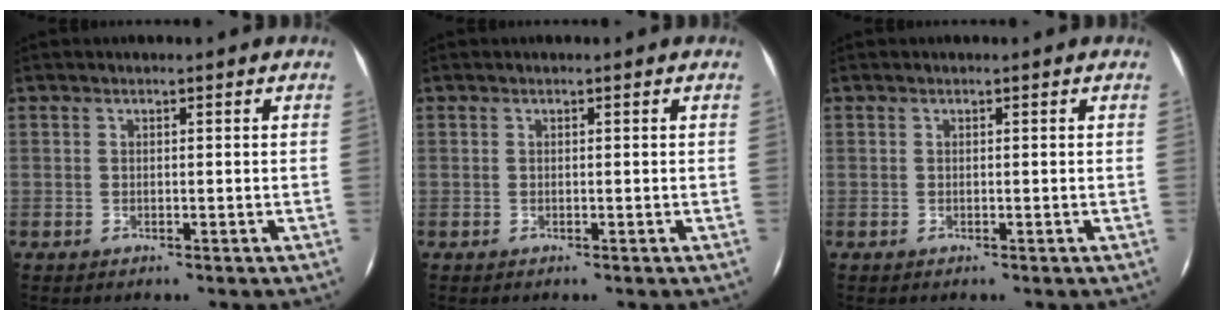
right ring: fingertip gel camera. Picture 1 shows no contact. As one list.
[{"total": 0.0}, {"total": 0.0}]